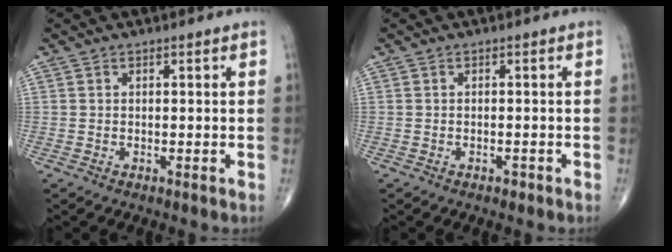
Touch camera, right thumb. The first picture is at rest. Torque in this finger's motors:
{"motor_torque": [0.68, -0.35, 0.04, -0.17, 0.01]}